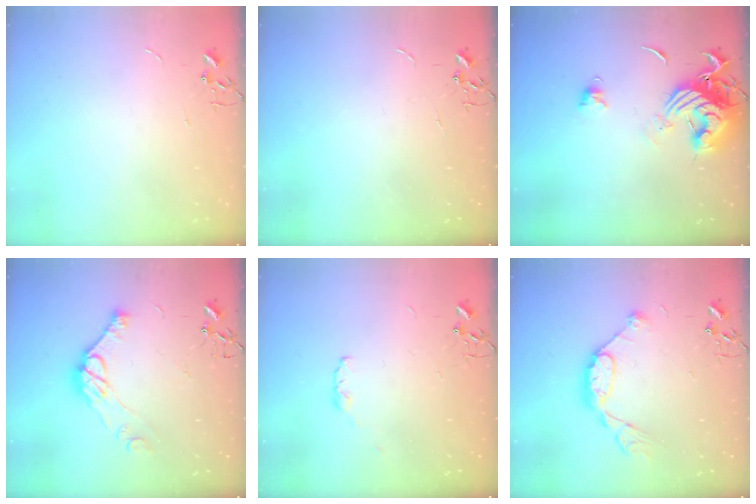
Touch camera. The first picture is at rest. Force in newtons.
{"total": 0.0}
{"total": 13.4, "press": 13.3, "slide": 1.7}
{"total": 11.5, "press": 11.4, "slide": 0.8}
{"total": 3.5, "press": 3.5, "slide": 0.5}
{"total": 11.5, "press": 11.4, "slide": 0.9}